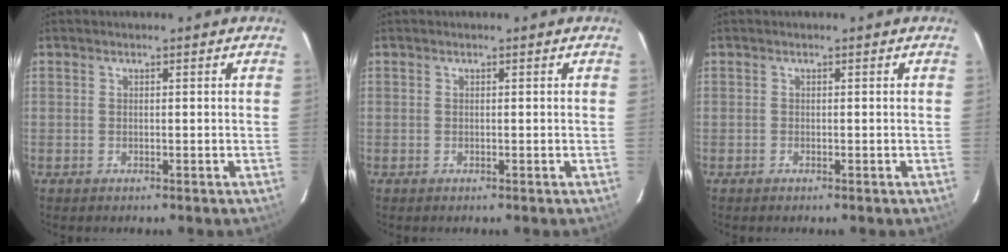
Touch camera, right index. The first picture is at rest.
{"total": 0.0}
{"total": 0.0}